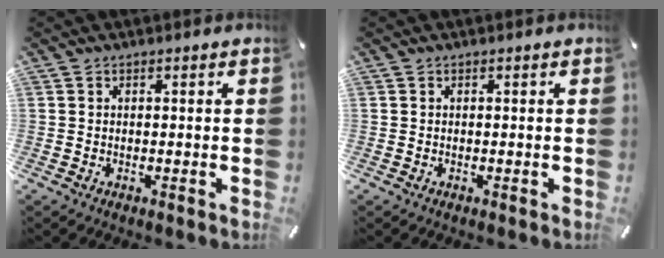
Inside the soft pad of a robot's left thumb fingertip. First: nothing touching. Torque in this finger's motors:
{"motor_torque": [0.24, 0.24, -0.17, 0.17, 0.00]}